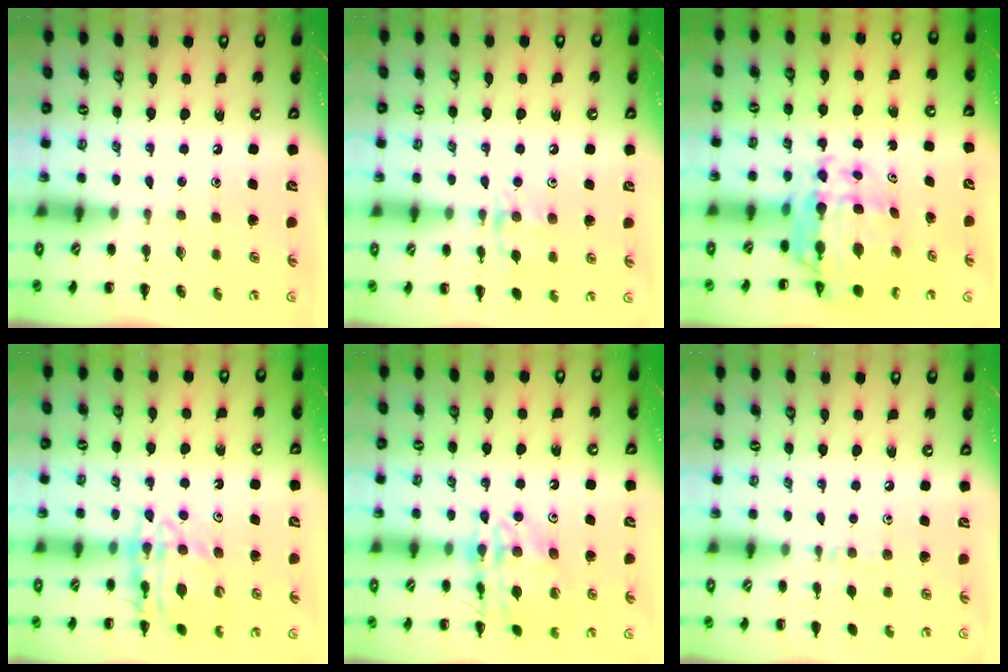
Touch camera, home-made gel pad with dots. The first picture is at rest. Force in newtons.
{"total": 10.3, "press": 10.2, "slide": 0.7}
{"total": 10.8, "press": 10.3, "slide": 3.5}
{"total": 13.4, "press": 13.1, "slide": 2.9}
{"total": 16.0, "press": 16.0, "slide": 1.7}
{"total": 5.3, "press": 5.0, "slide": 1.8}